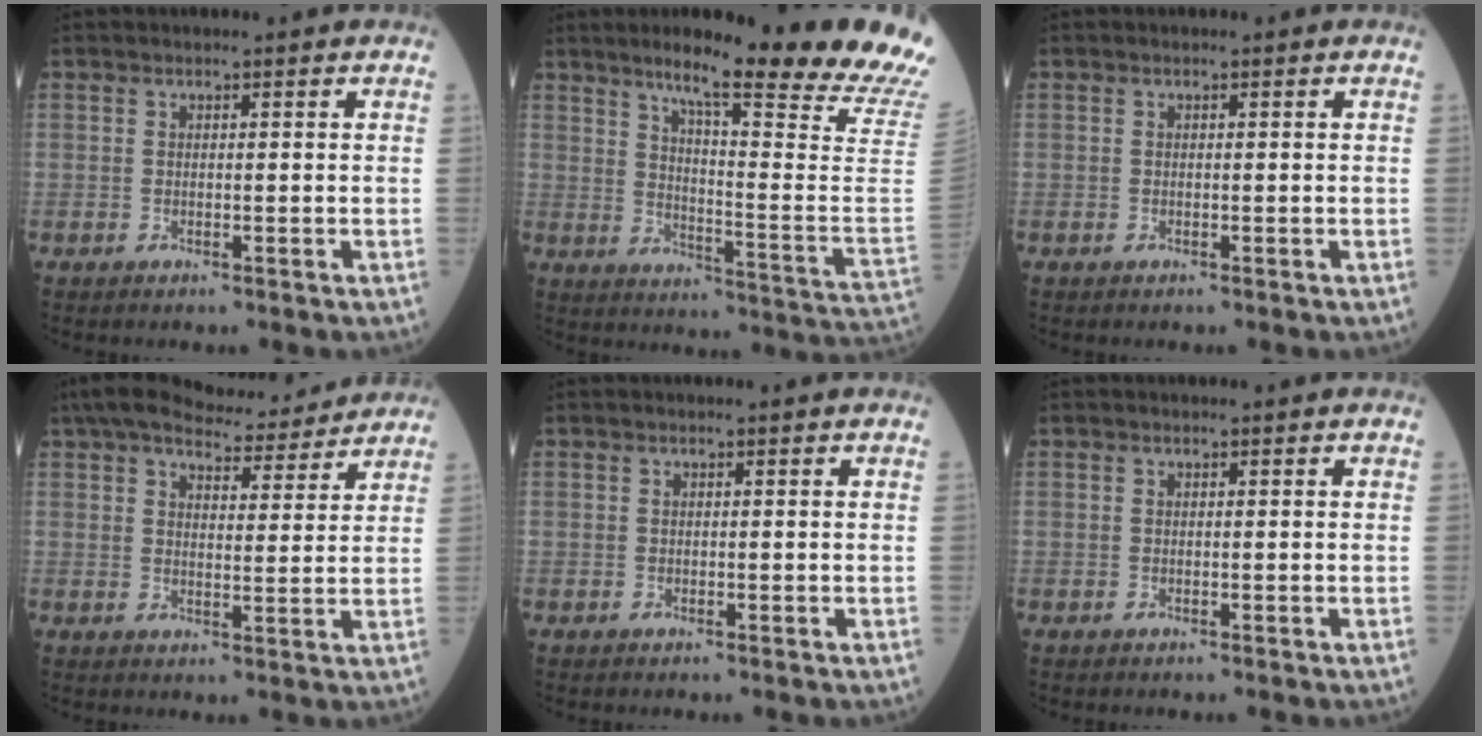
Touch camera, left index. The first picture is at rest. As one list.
[{"total": 24.9, "force": [20.5, -1.3, 14.0], "torque": [-0.182, -0.101, 0.257]}, {"total": 0.0}, {"total": 12.9, "force": [11.8, 2.5, 4.7], "torque": [-0.069, 0.016, 0.163]}, {"total": 0.0}, {"total": 0.0}]